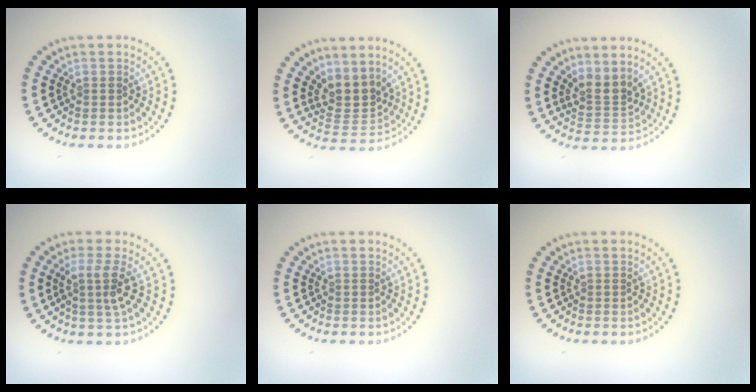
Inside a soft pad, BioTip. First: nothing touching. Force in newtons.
{"total": 3.2, "press": 2.4, "slide": 2.0}
{"total": 2.5, "press": 1.9, "slide": 1.7}
{"total": 2.7, "press": 2.0, "slide": 1.8}
{"total": 0.0}
{"total": 0.0}